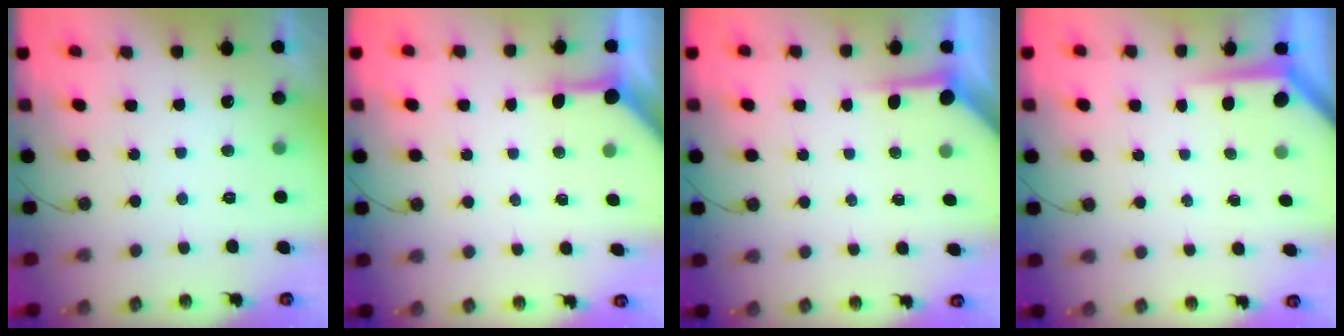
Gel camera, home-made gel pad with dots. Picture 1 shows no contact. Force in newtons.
{"total": 5.0, "press": 5.0, "slide": 0.5}
{"total": 3.6, "press": 3.6, "slide": 0.5}
{"total": 3.9, "press": 3.9, "slide": 0.2}